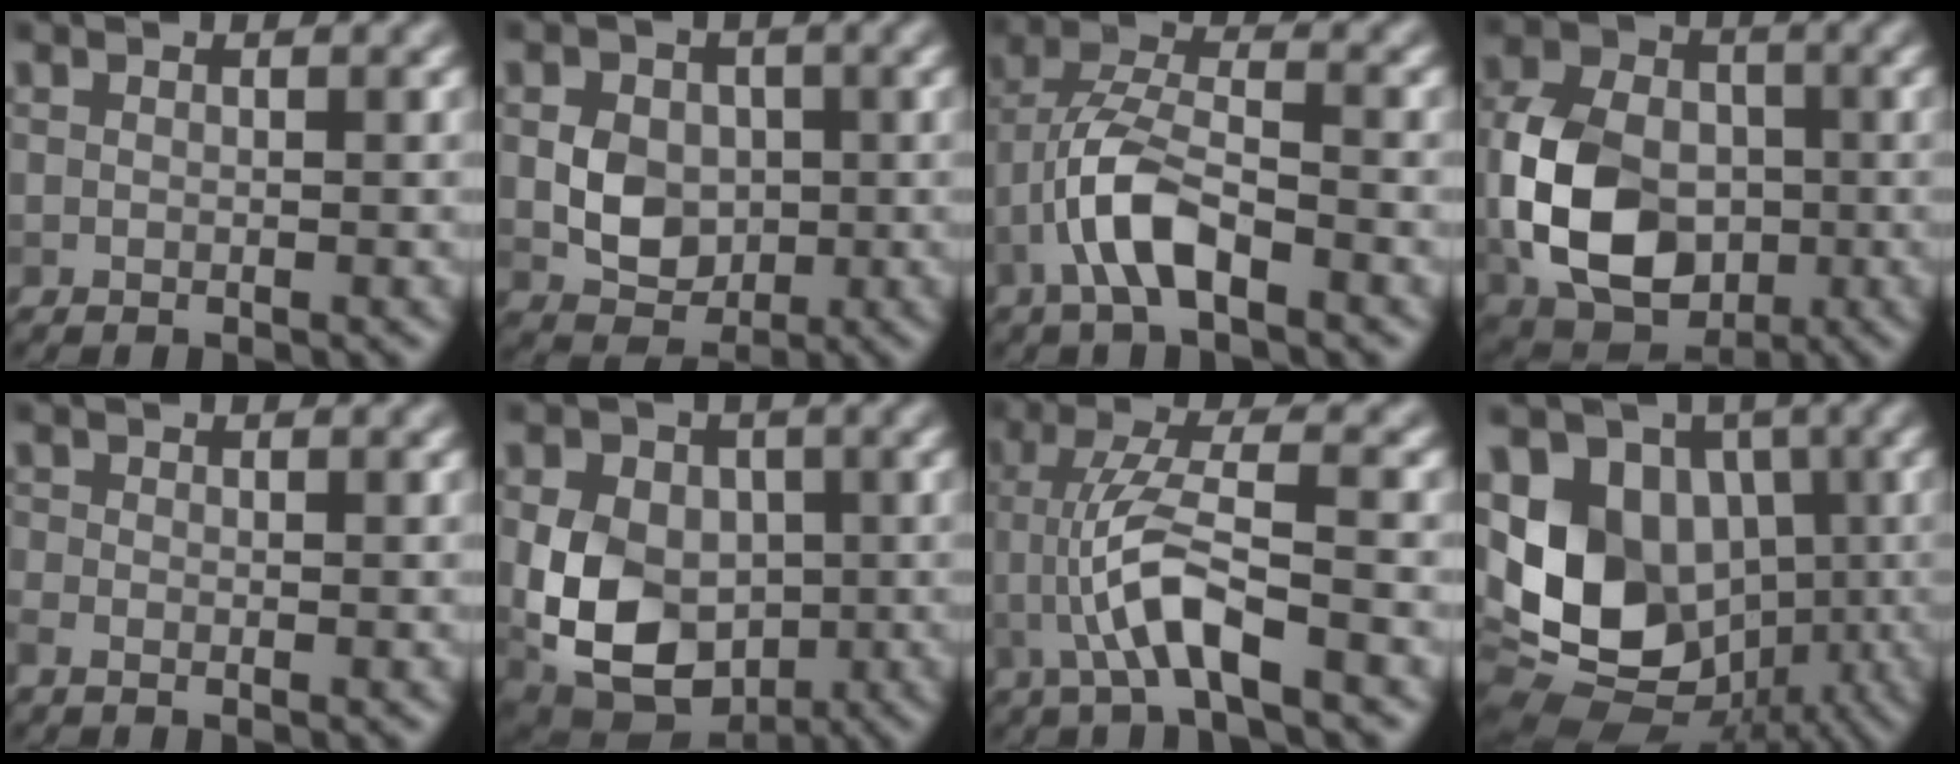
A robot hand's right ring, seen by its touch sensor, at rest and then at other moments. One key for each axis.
{"total": 4.2, "fx": -0.1, "fy": 3.3, "fz": 2.6, "tx": -0.039, "ty": -0.002, "tz": 0.000}
{"total": 5.7, "fx": -2.7, "fy": 2.0, "fz": 4.6, "tx": -0.092, "ty": 0.011, "tz": -0.056}
{"total": 10.3, "fx": -1.8, "fy": 7.4, "fz": 6.9, "tx": -0.146, "ty": -0.002, "tz": -0.045}
{"total": 1.2, "fx": -0.8, "fy": 0.6, "fz": 0.7, "tx": -0.017, "ty": -0.003, "tz": -0.020}
{"total": 10.5, "fx": -0.6, "fy": 8.0, "fz": 6.8, "tx": -0.110, "ty": -0.006, "tz": -0.019}
{"total": 5.6, "fx": -1.9, "fy": 0.8, "fz": 5.2, "tx": -0.106, "ty": 0.015, "tz": -0.040}
{"total": 12.5, "fx": -1.4, "fy": 9.6, "fz": 8.0, "tx": -0.156, "ty": 0.001, "tz": -0.038}